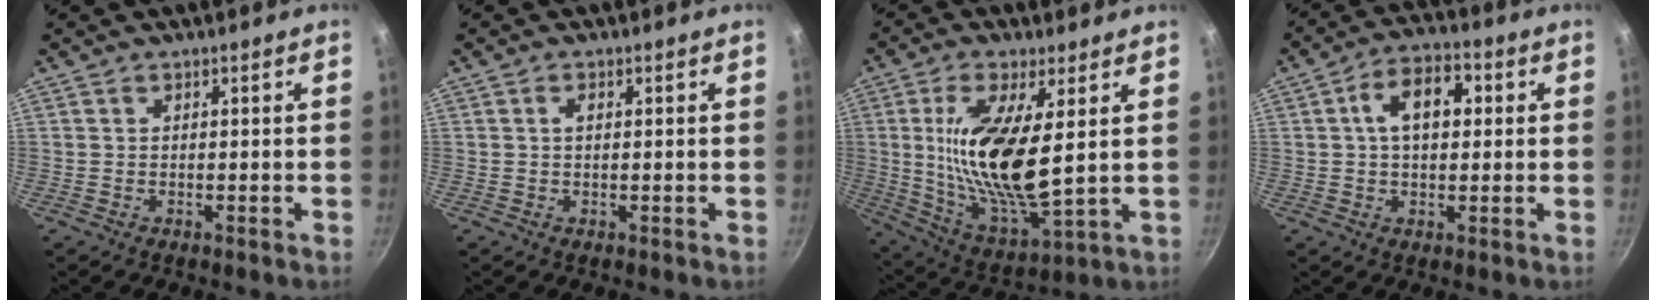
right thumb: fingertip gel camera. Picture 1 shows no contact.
{"total": 1.3, "force": [0.3, 0.7, 1.1], "torque": [-0.021, 0.003, 0.004]}
{"total": 18.2, "force": [3.0, 6.3, 16.9], "torque": [-0.331, -0.031, 0.061]}
{"total": 9.7, "force": [1.7, 5.9, 7.5], "torque": [-0.095, 0.018, 0.018]}